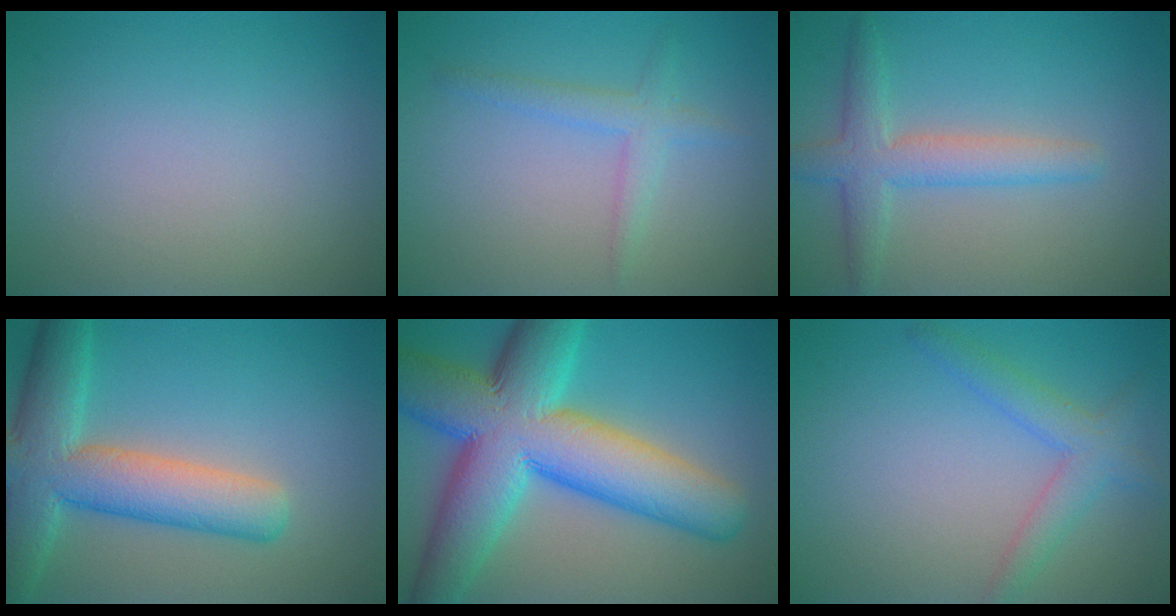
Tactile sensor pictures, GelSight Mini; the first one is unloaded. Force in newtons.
{"total": 2.1, "press": 2.1, "slide": 0.1}
{"total": 3.9, "press": 3.9, "slide": 0.2}
{"total": 8.6, "press": 8.6, "slide": 0.6}
{"total": 14.4, "press": 14.4, "slide": 0.3}
{"total": 3.1, "press": 3.1, "slide": 0.1}